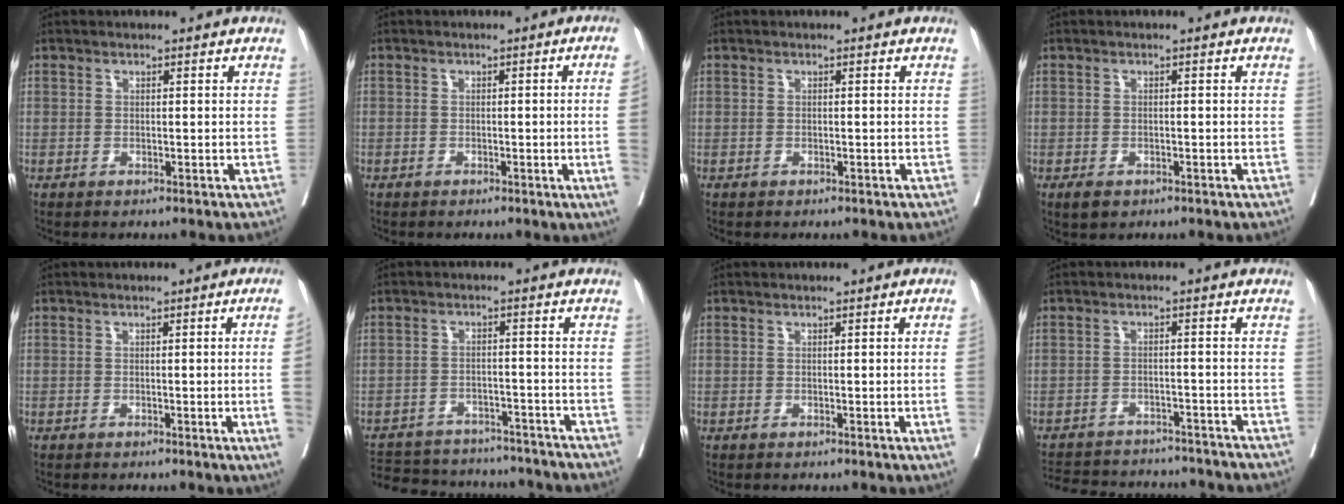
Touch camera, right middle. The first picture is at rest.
{"total": 4.2, "force": [-0.7, -1.6, 3.8], "torque": [-0.044, -0.008, -0.011]}
{"total": 0.0}
{"total": 1.9, "force": [-1.2, 1.1, 1.1], "torque": [-0.021, -0.002, -0.012]}
{"total": 4.4, "force": [-0.7, -1.6, 4.0], "torque": [-0.045, -0.008, -0.011]}
{"total": 19.8, "force": [-17.8, 6.0, 6.3], "torque": [-0.160, -0.009, -0.237]}
{"total": 2.0, "force": [-0.3, -0.7, 1.9], "torque": [-0.024, -0.003, -0.003]}
{"total": 17.7, "force": [-16.1, 4.8, 5.4], "torque": [-0.135, -0.006, -0.211]}